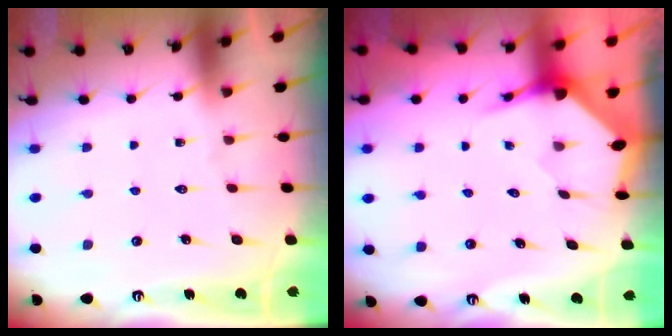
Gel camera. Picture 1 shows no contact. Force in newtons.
{"total": 3.6, "press": 3.6, "slide": 0.5}